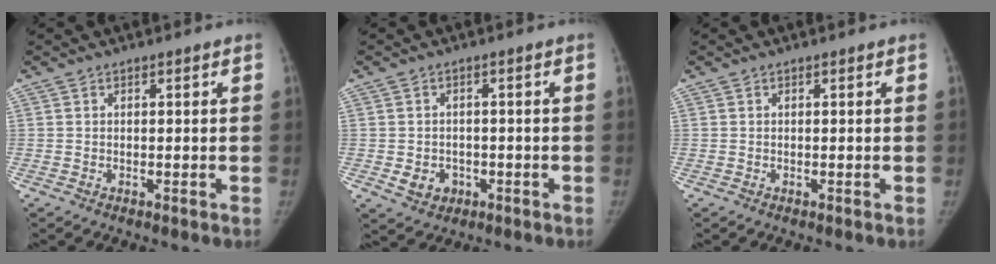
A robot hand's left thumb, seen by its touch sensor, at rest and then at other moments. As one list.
[{"total": 4.3, "force": [-1.3, 3.6, 1.8], "torque": [-0.013, 0.009, -0.009]}, {"total": 0.0}]